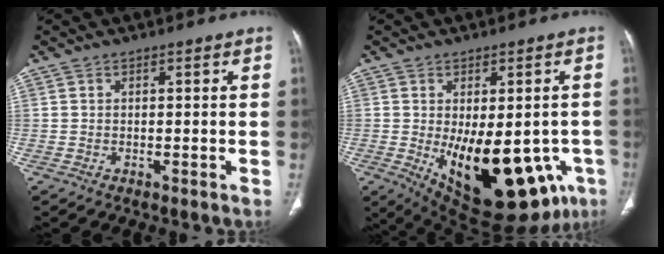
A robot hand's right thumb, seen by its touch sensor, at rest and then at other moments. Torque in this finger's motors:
{"motor_torque": [2.56, 2.44, 2.15, -0.52, 0.54]}